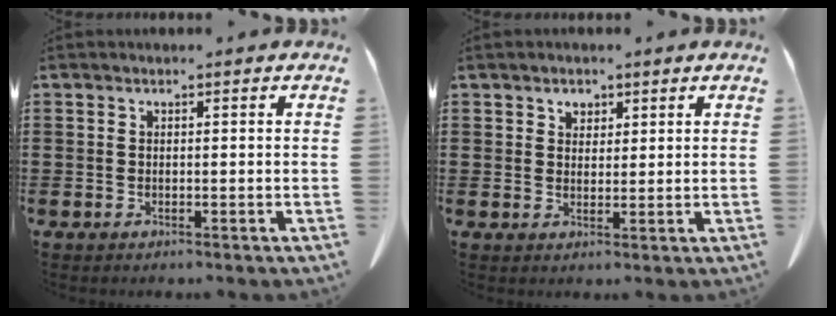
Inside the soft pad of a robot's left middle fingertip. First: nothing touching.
{"total": 1.8, "force": [1.3, 1.3, 0.3], "torque": [-0.004, 0.002, 0.022]}